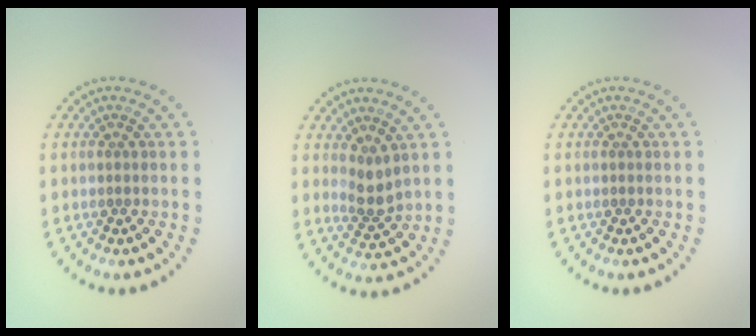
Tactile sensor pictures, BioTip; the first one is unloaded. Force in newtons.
{"total": 2.0, "press": 1.6, "slide": 1.2}
{"total": 0.0}